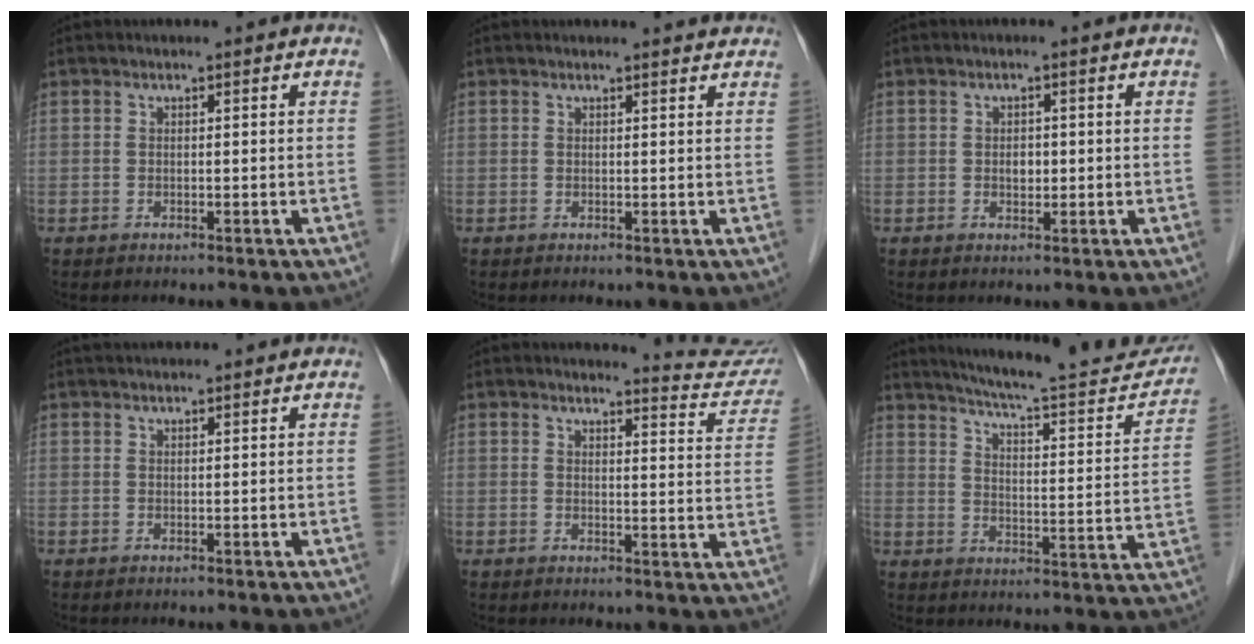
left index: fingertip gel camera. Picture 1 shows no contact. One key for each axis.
{"total": 2.9, "fx": 2.8, "fy": 0.3, "fz": 0.3, "tx": -0.010, "ty": 0.000, "tz": 0.022}
{"total": 1.5, "fx": -0.1, "fy": 1.1, "fz": 1.1, "tx": -0.018, "ty": 0.001, "tz": 0.000}
{"total": 3.0, "fx": 2.9, "fy": 0.4, "fz": 0.9, "tx": -0.011, "ty": 0.032, "tz": 0.042}
{"total": 8.5, "fx": 8.5, "fy": 0.1, "fz": -0.2, "tx": 0.008, "ty": -0.060, "tz": 0.076}
{"total": 22.0, "fx": 20.3, "fy": 2.3, "fz": 8.2, "tx": -0.119, "ty": -0.044, "tz": 0.261}